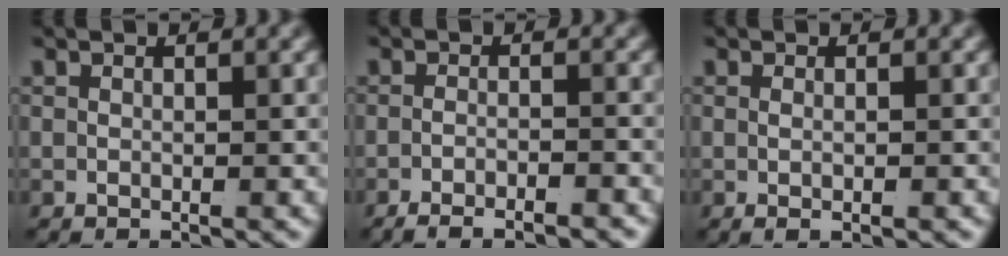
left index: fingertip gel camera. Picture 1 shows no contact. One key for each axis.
{"total": 3.7, "fx": -3.4, "fy": 0.5, "fz": 1.3, "tx": -0.019, "ty": -0.007, "tz": -0.054}
{"total": 1.1, "fx": -0.4, "fy": -0.4, "fz": 0.9, "tx": -0.016, "ty": -0.008, "tz": -0.001}